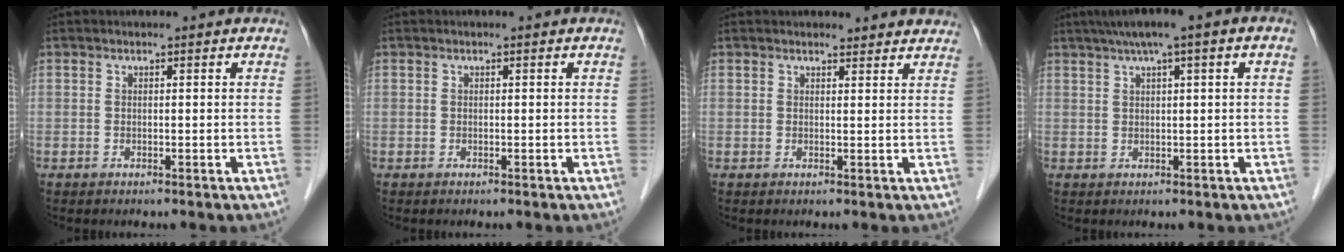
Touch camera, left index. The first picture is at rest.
{"total": 0.0}
{"total": 3.7, "force": [3.6, 1.0, 0.3], "torque": [-0.004, 0.002, 0.031]}
{"total": 7.1, "force": [3.8, 0.2, 6.1], "torque": [-0.097, 0.036, 0.057]}